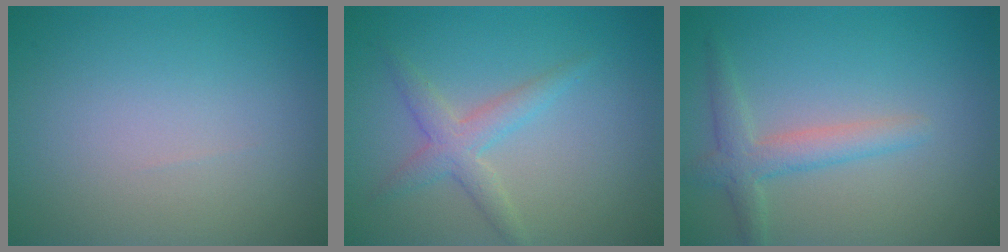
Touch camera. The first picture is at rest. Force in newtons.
{"total": 2.7, "press": 2.7, "slide": 0.1}
{"total": 2.8, "press": 2.8, "slide": 0.1}